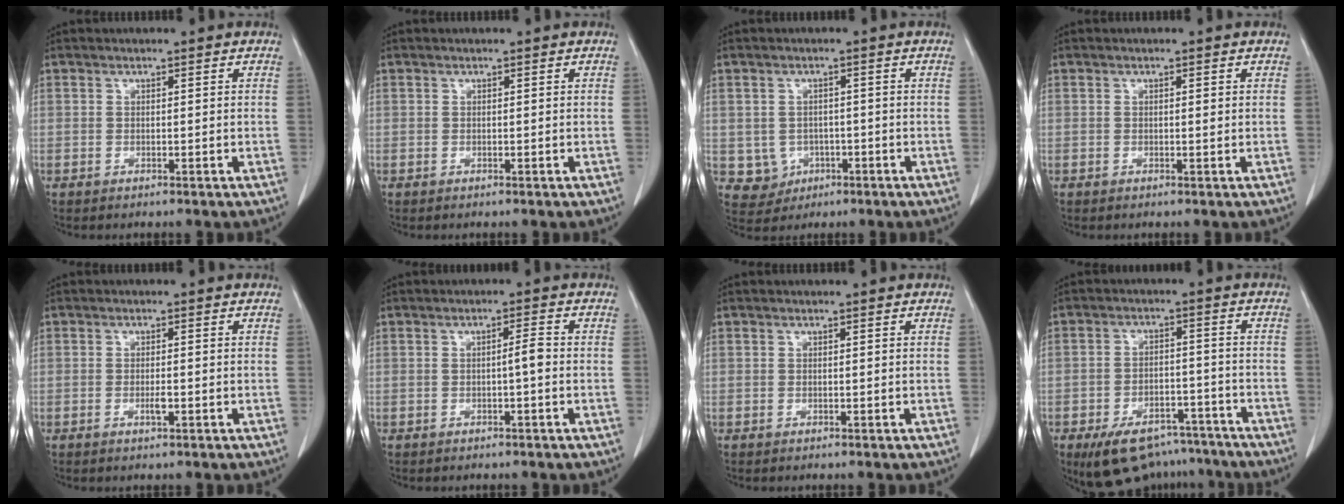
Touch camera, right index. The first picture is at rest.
{"total": 0.0}
{"total": 4.6, "force": [-1.0, 4.5, 0.7], "torque": [-0.005, 0.006, -0.006]}
{"total": 0.7, "force": [0.1, 0.1, 0.6], "torque": [-0.010, 0.000, 0.001]}
{"total": 1.5, "force": [-0.5, 0.3, 1.4], "torque": [-0.028, -0.001, -0.009]}
{"total": 2.0, "force": [-0.4, 0.0, 1.9], "torque": [-0.030, 0.003, -0.005]}
{"total": 0.0}
{"total": 11.6, "force": [-8.9, 5.8, 4.5], "torque": [-0.064, 0.016, -0.134]}